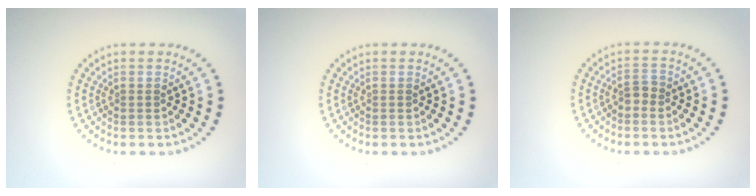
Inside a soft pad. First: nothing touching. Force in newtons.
{"total": 0.0}
{"total": 1.1, "press": 0.9, "slide": 0.6}